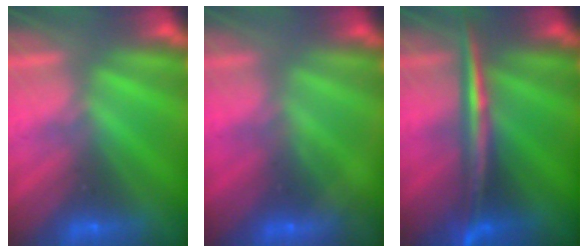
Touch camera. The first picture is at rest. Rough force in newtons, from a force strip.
{"total": 1.7}
{"total": 2.9}